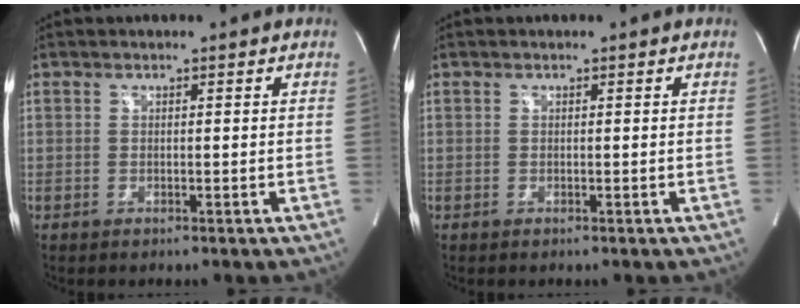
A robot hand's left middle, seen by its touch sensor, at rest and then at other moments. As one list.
[{"total": 0.0}]